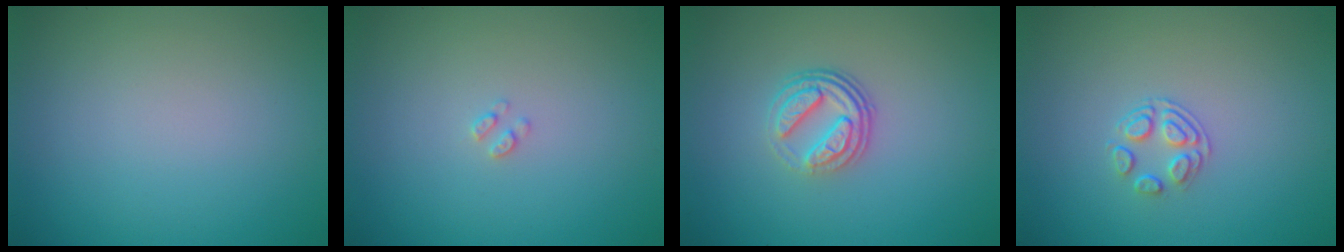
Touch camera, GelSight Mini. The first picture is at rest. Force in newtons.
{"total": 0.7, "press": 0.6, "slide": 0.1}
{"total": 3.8, "press": 2.7, "slide": 2.6}
{"total": 1.8, "press": 1.2, "slide": 1.4}